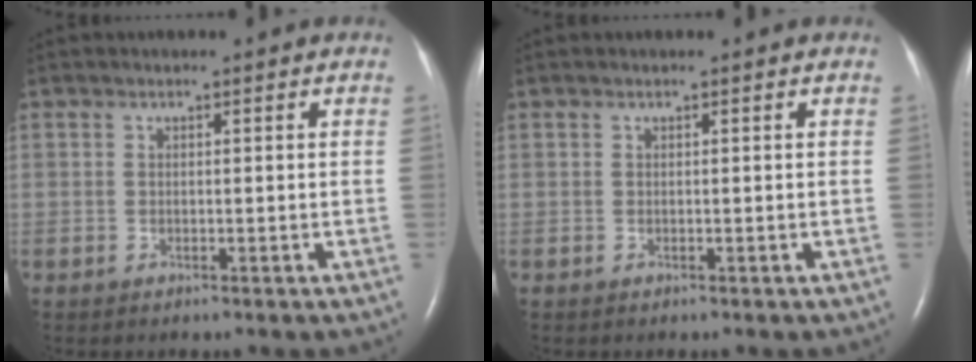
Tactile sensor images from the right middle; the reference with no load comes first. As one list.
[{"total": 0.0}]